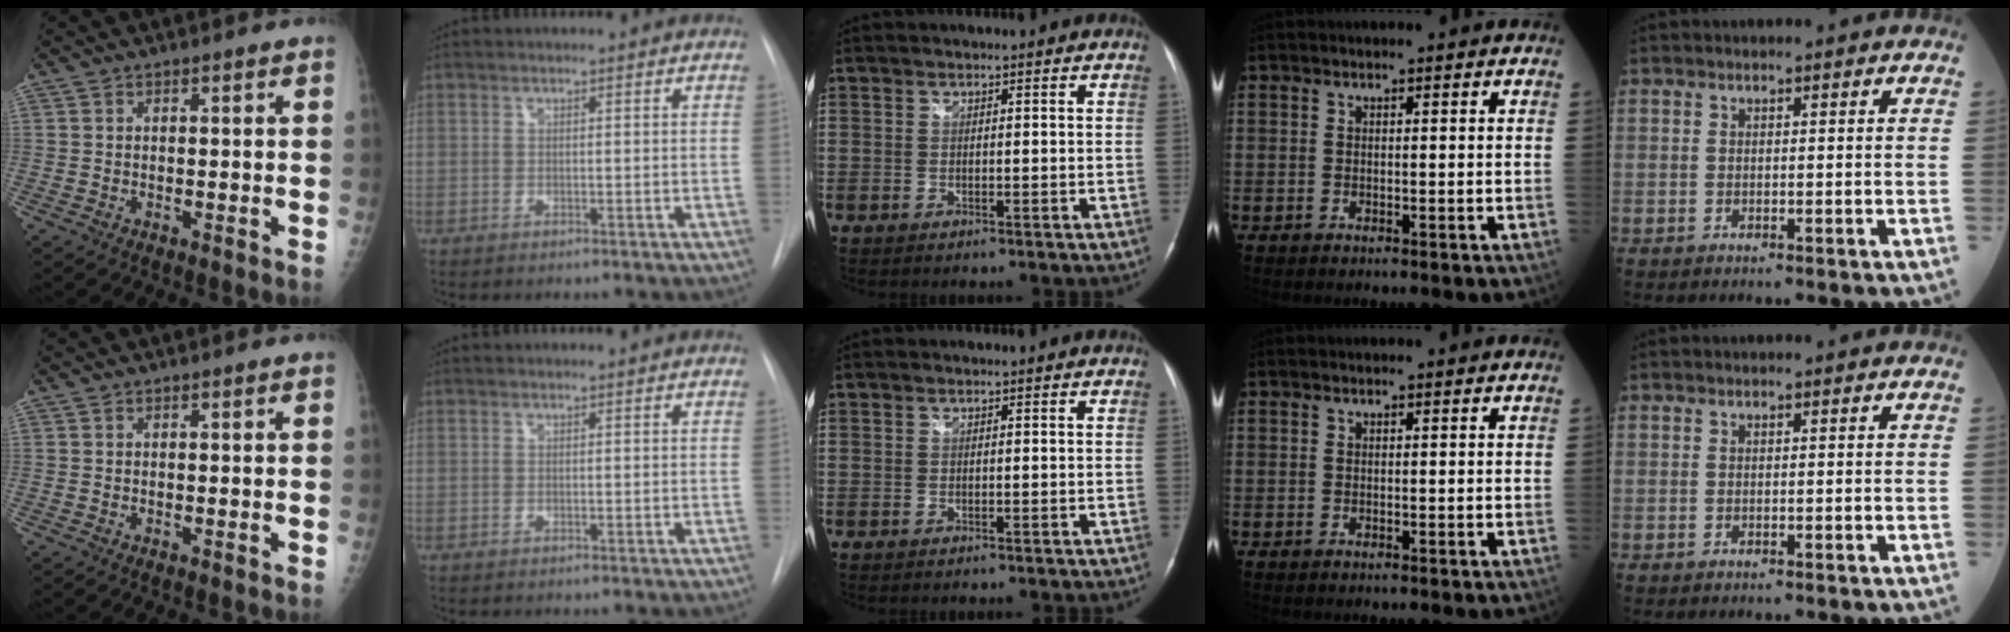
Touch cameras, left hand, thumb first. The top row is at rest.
{}